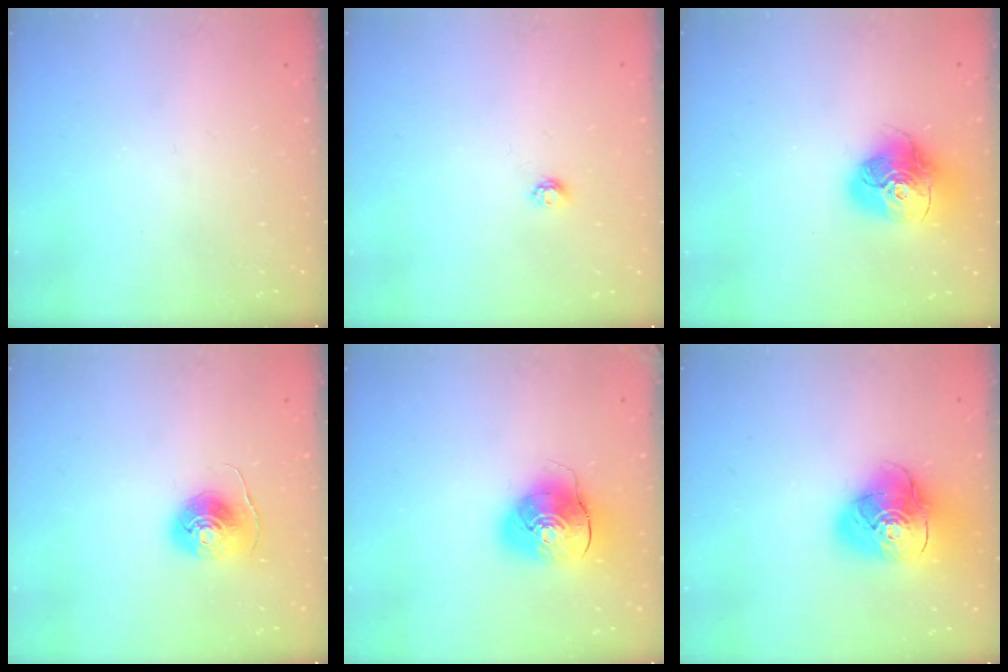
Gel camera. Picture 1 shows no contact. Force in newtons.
{"total": 3.6, "press": 3.6, "slide": 0.5}
{"total": 16.5, "press": 16.5, "slide": 1.7}
{"total": 8.5, "press": 8.5, "slide": 0.3}
{"total": 11.1, "press": 11.0, "slide": 2.0}
{"total": 16.7, "press": 16.6, "slide": 2.3}